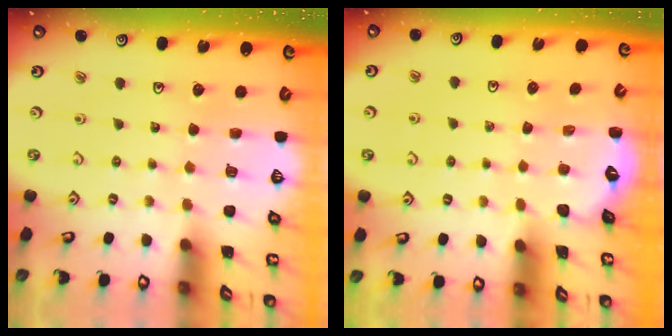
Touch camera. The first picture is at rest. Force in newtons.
{"total": 1.5, "press": 1.0, "slide": 1.1}